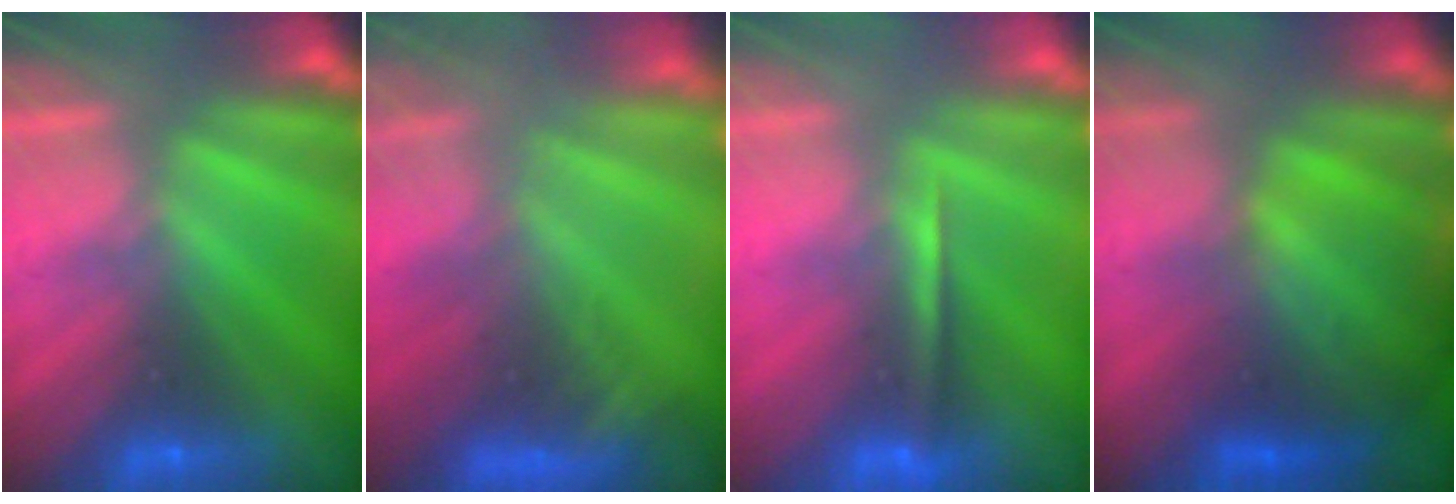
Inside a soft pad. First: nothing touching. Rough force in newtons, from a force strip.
{"total": 11.8}
{"total": 1.4}
{"total": 8.1}